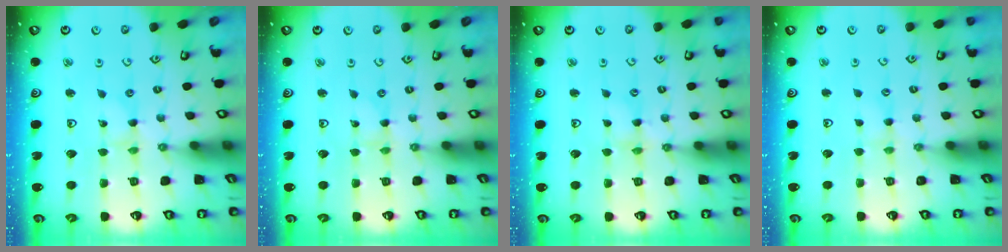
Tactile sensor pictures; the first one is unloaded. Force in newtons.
{"total": 0.0}
{"total": 1.7, "press": 1.7, "slide": 0.3}
{"total": 0.7, "press": 0.7, "slide": 0.2}